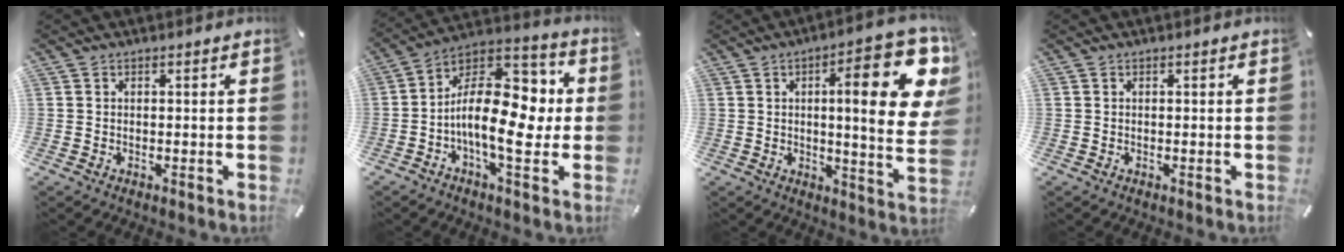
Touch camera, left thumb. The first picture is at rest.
{"total": 18.8, "force": [-1.9, 10.3, 15.6], "torque": [-0.254, 0.003, -0.024]}
{"total": 21.7, "force": [6.8, 5.7, 19.9], "torque": [-0.277, -0.037, 0.091]}
{"total": 0.0}